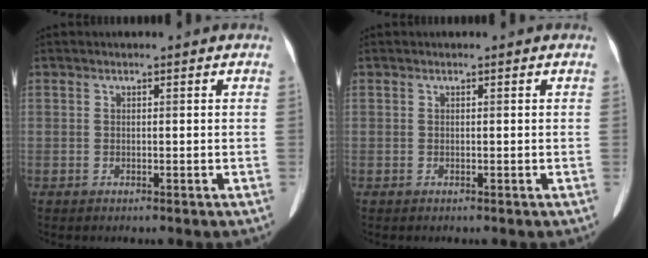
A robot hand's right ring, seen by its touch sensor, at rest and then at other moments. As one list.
[{"total": 0.0}]